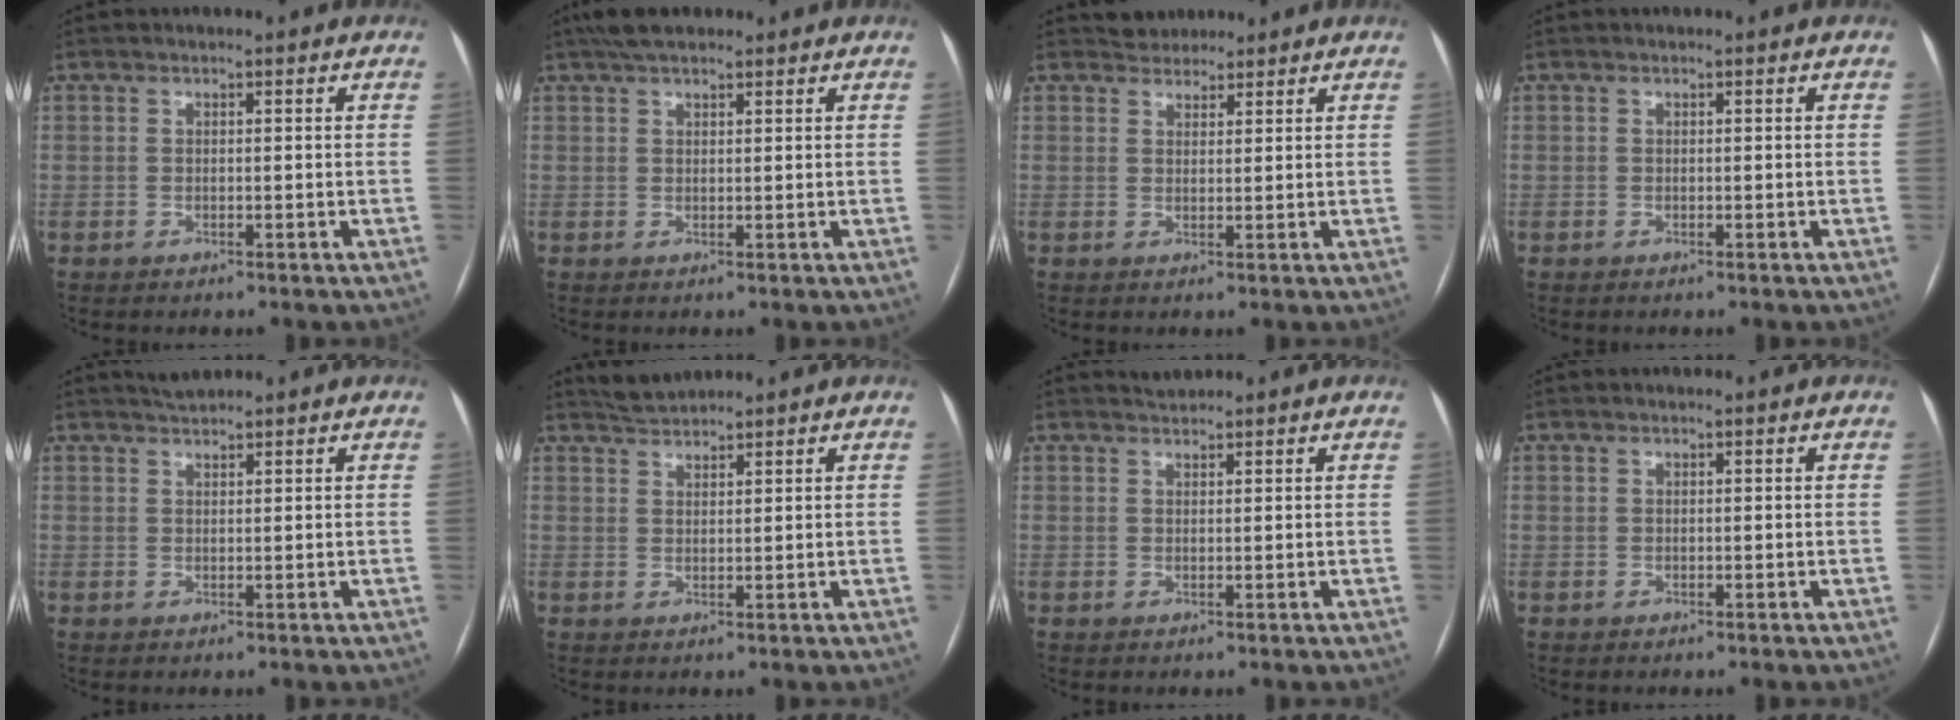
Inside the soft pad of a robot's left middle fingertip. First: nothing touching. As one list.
[{"total": 5.1, "force": [4.1, 1.6, 2.6], "torque": [-0.046, 0.030, 0.071]}, {"total": 2.9, "force": [2.6, 1.3, 0.0], "torque": [0.001, 0.014, 0.042]}, {"total": 0.0}, {"total": 1.7, "force": [1.7, 0.0, 0.3], "torque": [-0.010, 0.007, 0.034]}, {"total": 2.6, "force": [2.6, -0.1, -0.1], "torque": [-0.008, 0.010, 0.056]}, {"total": 1.1, "force": [1.1, 0.1, -0.1], "torque": [-0.008, 0.005, 0.022]}, {"total": 0.0}]